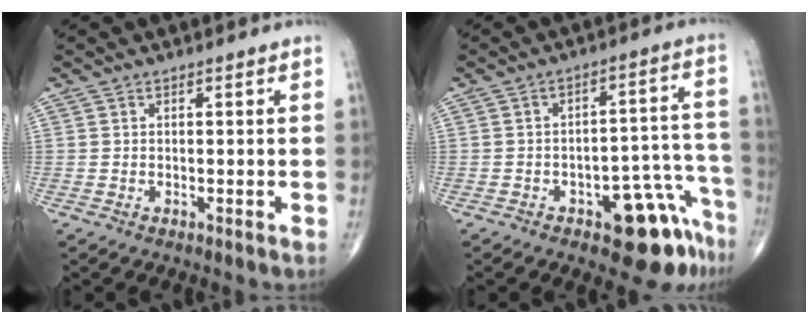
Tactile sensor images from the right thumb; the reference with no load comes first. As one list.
[{"total": 11.8, "force": [-7.2, 4.9, 7.9], "torque": [-0.053, 0.068, -0.090]}]